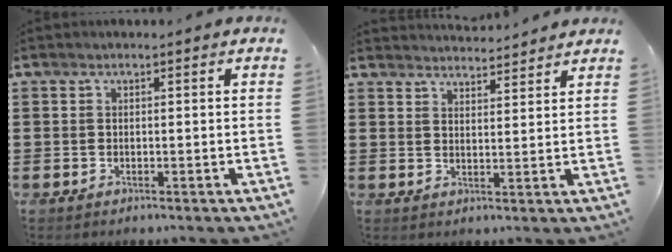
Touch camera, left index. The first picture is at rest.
{"total": 3.2, "force": [3.2, -0.1, 0.0], "torque": [-0.009, -0.014, 0.060]}